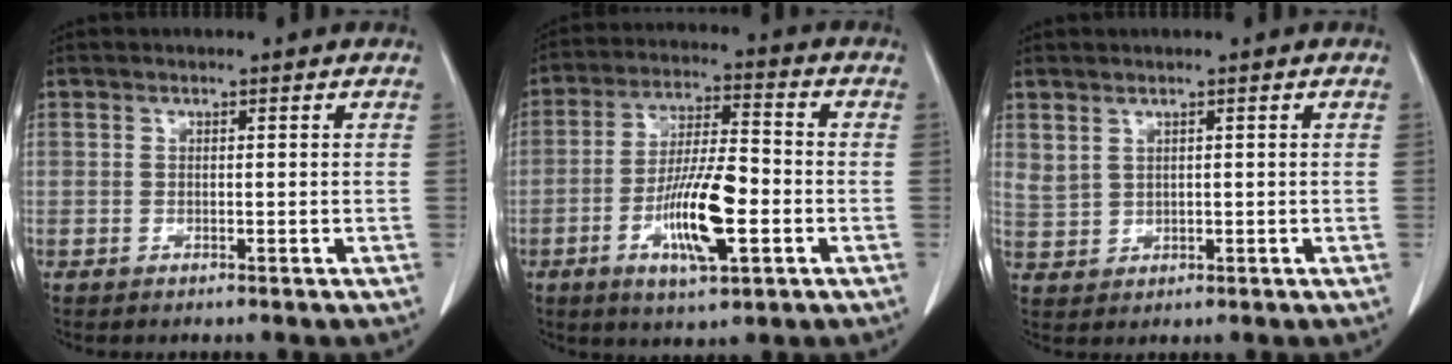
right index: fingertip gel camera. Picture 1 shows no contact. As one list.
[{"total": 12.0, "force": [-3.7, 2.6, 11.1], "torque": [-0.212, -0.004, -0.062]}, {"total": 2.4, "force": [1.7, 1.3, 1.1], "torque": [-0.027, -0.001, 0.046]}]